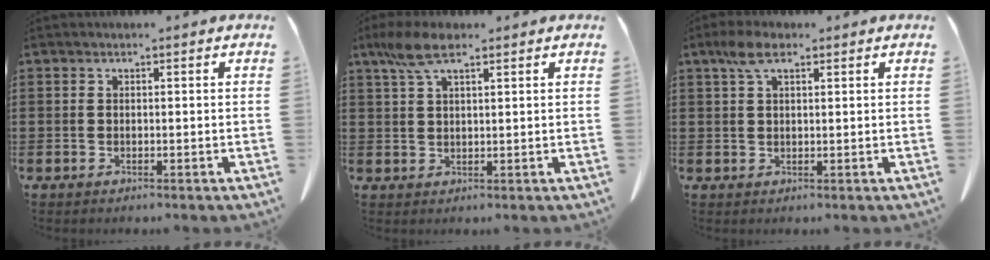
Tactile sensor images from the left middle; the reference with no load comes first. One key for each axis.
{"total": 5.7, "fx": 3.2, "fy": 1.6, "fz": 4.4, "tx": -0.100, "ty": 0.001, "tz": 0.056}
{"total": 4.3, "fx": 2.2, "fy": 1.5, "fz": 3.4, "tx": -0.073, "ty": 0.006, "tz": 0.039}